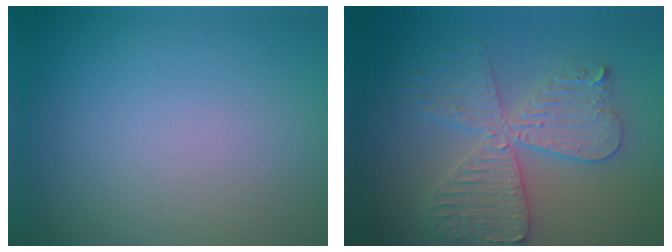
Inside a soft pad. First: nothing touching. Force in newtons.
{"total": 5.7, "press": 5.6, "slide": 0.7}